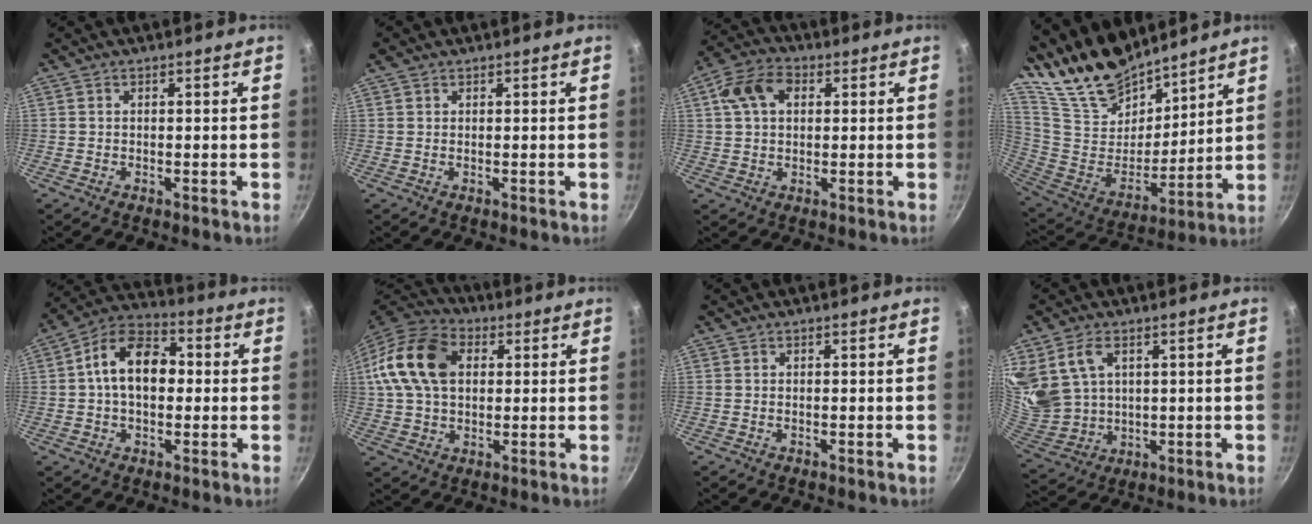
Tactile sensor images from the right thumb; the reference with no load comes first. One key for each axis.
{"total": 1.4, "fx": 0.9, "fy": 0.7, "fz": 0.6, "tx": -0.012, "ty": 0.004, "tz": 0.018}
{"total": 8.7, "fx": 2.4, "fy": 6.0, "fz": 5.8, "tx": -0.096, "ty": 0.015, "tz": 0.031}
{"total": 20.6, "fx": 16.7, "fy": 9.3, "fz": 7.7, "tx": -0.103, "ty": -0.105, "tz": 0.316}
{"total": 13.5, "fx": 1.1, "fy": 8.9, "fz": 10.1, "tx": -0.137, "ty": 0.032, "tz": -0.002}
{"total": 16.8, "fx": 3.6, "fy": 11.6, "fz": 11.6, "tx": -0.209, "ty": 0.020, "tz": 0.051}
{"total": 0.0}
{"total": 10.6, "fx": 4.2, "fy": 7.7, "fz": 6.0, "tx": -0.097, "ty": -0.033, "tz": 0.100}